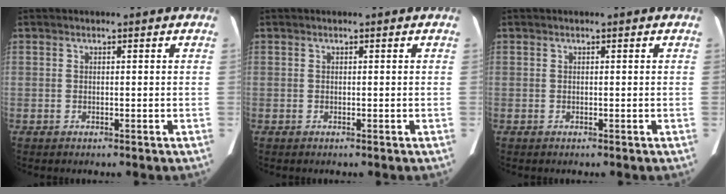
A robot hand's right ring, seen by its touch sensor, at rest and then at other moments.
{"total": 0.0}
{"total": 0.0}